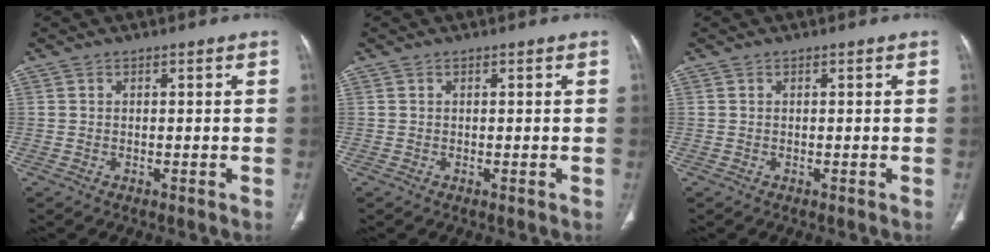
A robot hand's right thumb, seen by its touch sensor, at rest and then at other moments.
{"total": 0.0}
{"total": 0.0}